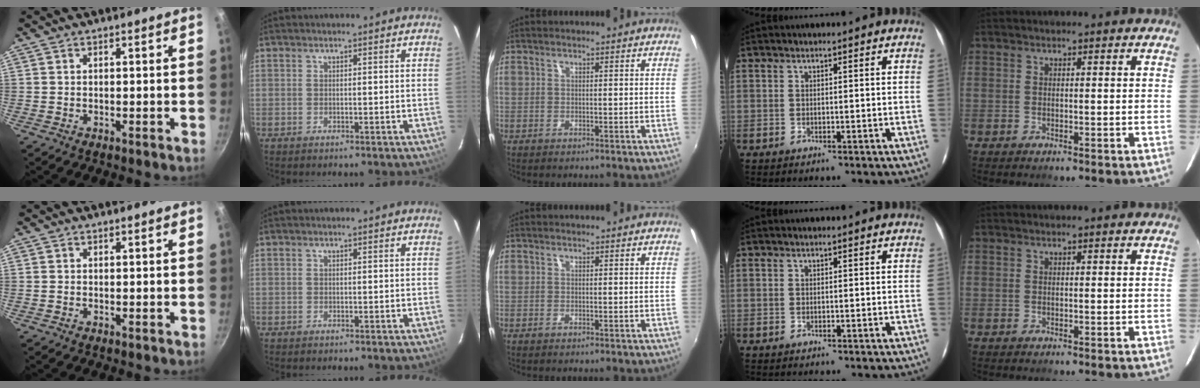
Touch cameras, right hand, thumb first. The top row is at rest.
{}